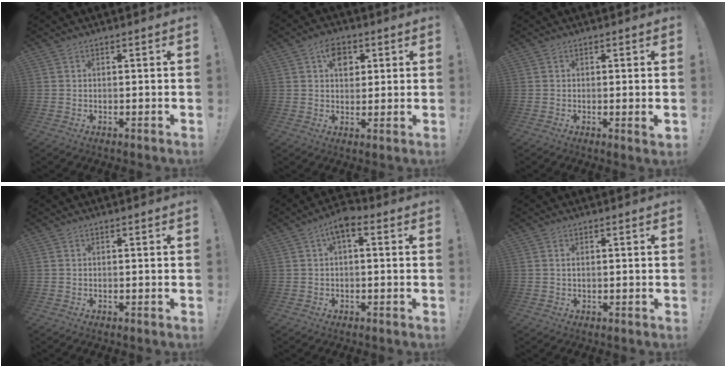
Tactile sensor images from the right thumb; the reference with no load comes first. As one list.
[{"total": 7.0, "force": [2.7, 4.9, 4.2], "torque": [-0.056, -0.001, 0.047]}, {"total": 2.1, "force": [0.1, 0.0, 2.1], "torque": [-0.024, -0.008, 0.001]}, {"total": 0.0}, {"total": 5.0, "force": [1.3, 1.7, 4.5], "torque": [-0.069, -0.007, 0.019]}, {"total": 0.8, "force": [0.1, 0.2, 0.7], "torque": [-0.017, 0.002, 0.002]}]